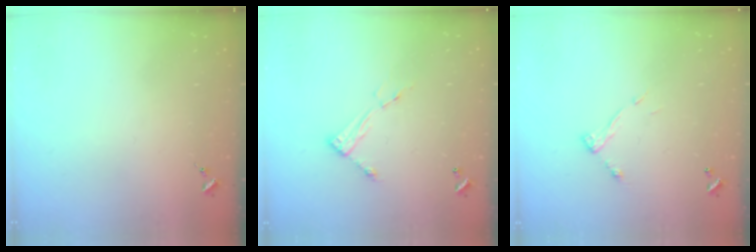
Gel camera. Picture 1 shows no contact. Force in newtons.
{"total": 7.5, "press": 7.5, "slide": 0.3}
{"total": 6.8, "press": 6.8, "slide": 0.2}